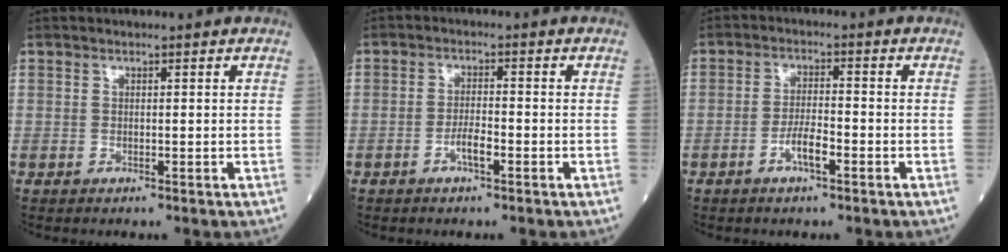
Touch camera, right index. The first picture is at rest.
{"total": 2.8, "force": [-1.4, 0.6, 2.4], "torque": [-0.044, 0.002, -0.026]}
{"total": 3.8, "force": [-1.9, 0.8, 3.3], "torque": [-0.062, 0.003, -0.036]}